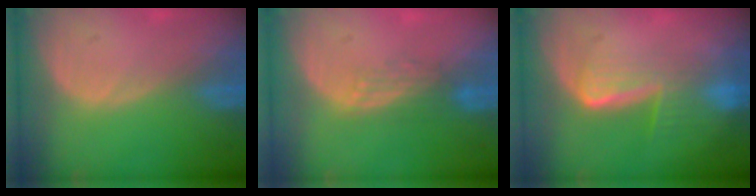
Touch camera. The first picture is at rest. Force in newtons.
{"total": 2.8, "press": 2.4, "slide": 1.4}
{"total": 6.7, "press": 5.8, "slide": 3.4}